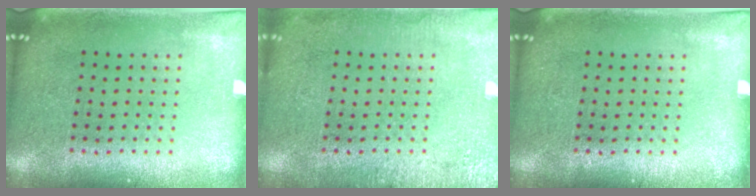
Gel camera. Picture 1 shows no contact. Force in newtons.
{"total": 3.0, "press": 3.0, "slide": 0.4}
{"total": 0.0}